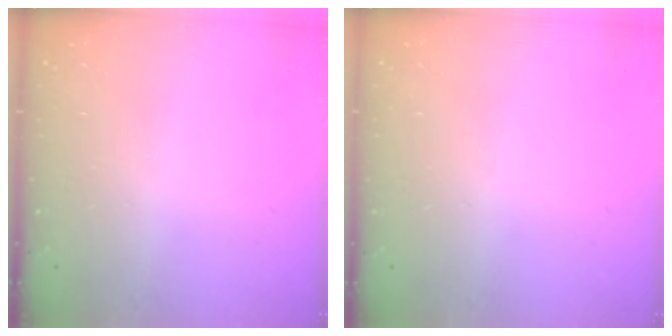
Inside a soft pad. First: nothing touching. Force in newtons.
{"total": 0.0}